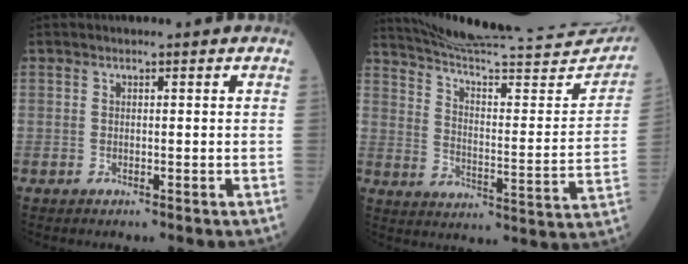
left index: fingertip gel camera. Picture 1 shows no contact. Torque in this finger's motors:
{"motor_torque": [0.61, -1.15, -0.04, 0.02]}